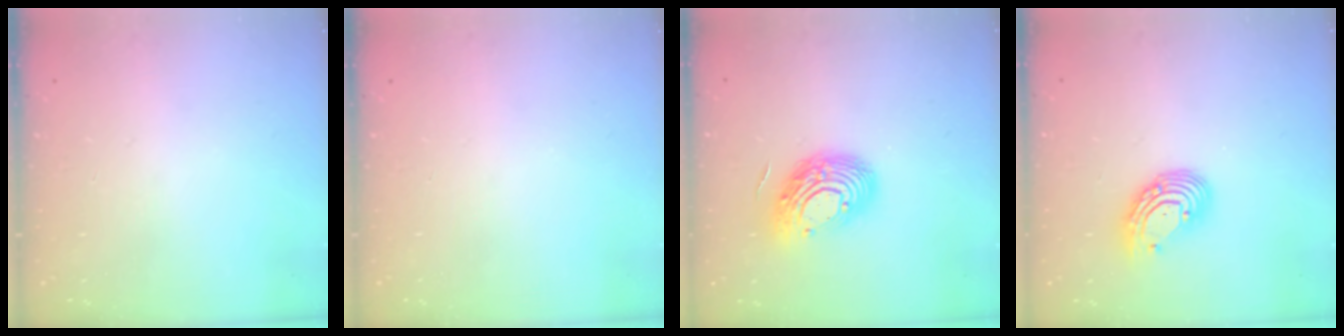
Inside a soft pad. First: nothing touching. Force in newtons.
{"total": 0.0}
{"total": 14.5, "press": 14.5, "slide": 1.0}
{"total": 9.4, "press": 9.3, "slide": 1.1}